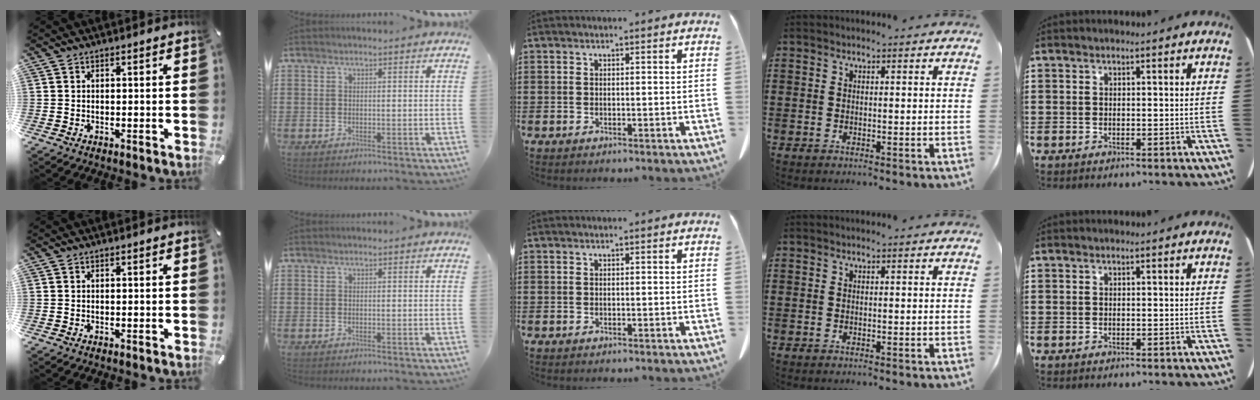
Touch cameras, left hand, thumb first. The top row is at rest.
{}